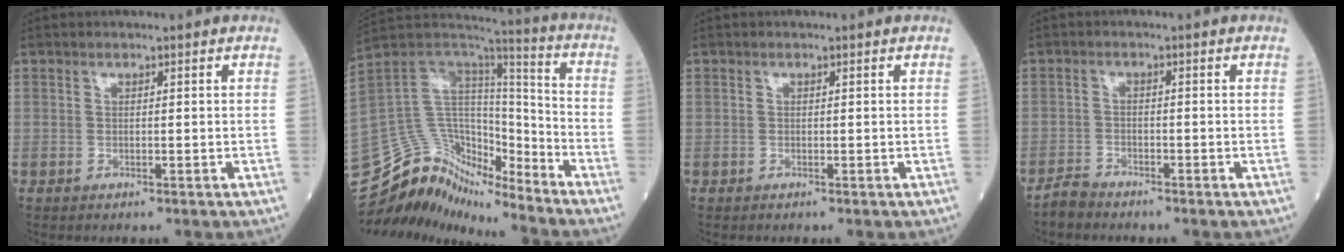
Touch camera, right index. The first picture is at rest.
{"total": 16.8, "force": [-15.6, 5.6, 2.8], "torque": [-0.054, 0.088, -0.270]}
{"total": 0.0}
{"total": 2.3, "force": [-2.3, 0.5, 0.2], "torque": [-0.004, -0.004, -0.046]}